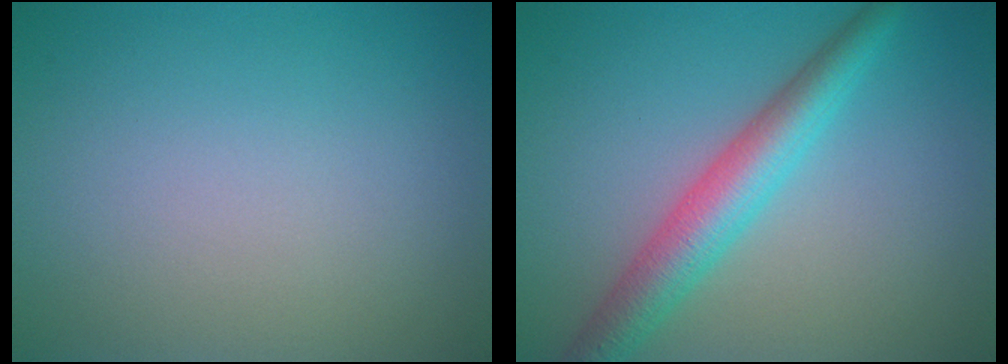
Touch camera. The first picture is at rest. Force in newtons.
{"total": 4.9, "press": 4.9, "slide": 0.1}